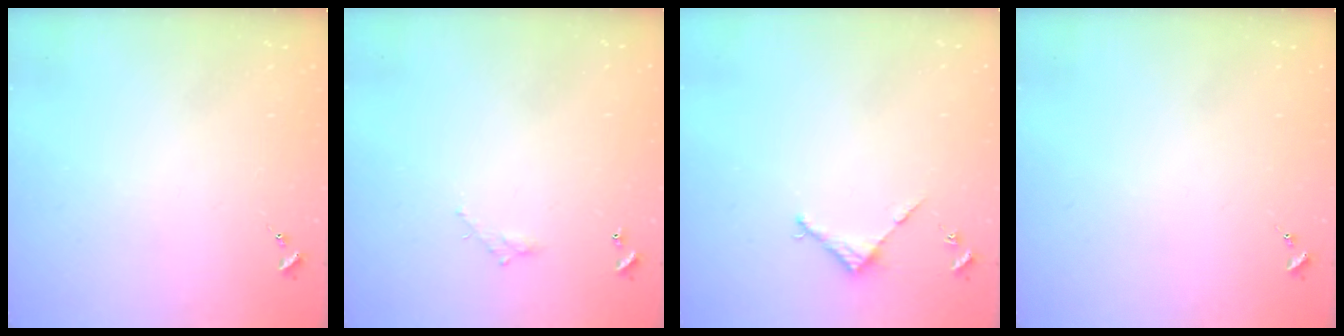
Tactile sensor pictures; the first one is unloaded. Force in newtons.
{"total": 3.5, "press": 3.5, "slide": 0.2}
{"total": 2.9, "press": 2.8, "slide": 0.2}
{"total": 0.0}